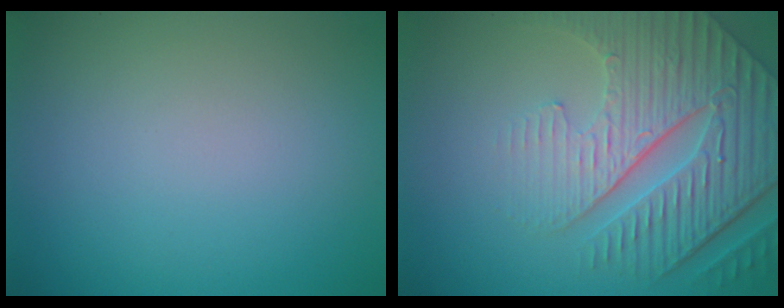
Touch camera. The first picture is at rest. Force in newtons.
{"total": 6.4, "press": 5.4, "slide": 3.4}